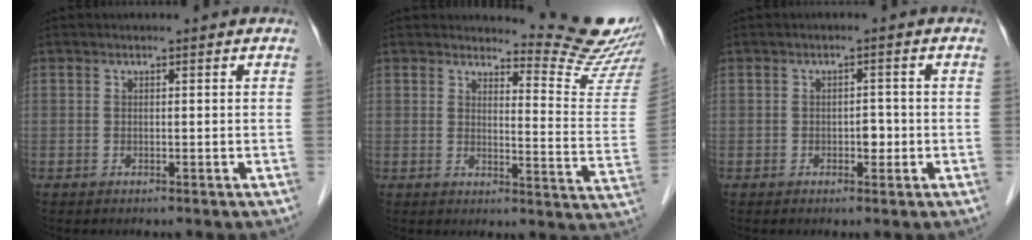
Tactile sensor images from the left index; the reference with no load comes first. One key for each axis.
{"total": 12.5, "fx": 12.3, "fy": -1.1, "fz": 2.0, "tx": -0.019, "ty": -0.121, "tz": 0.130}
{"total": 1.9, "fx": -0.6, "fy": 1.1, "fz": 1.4, "tx": -0.017, "ty": 0.004, "tz": -0.007}